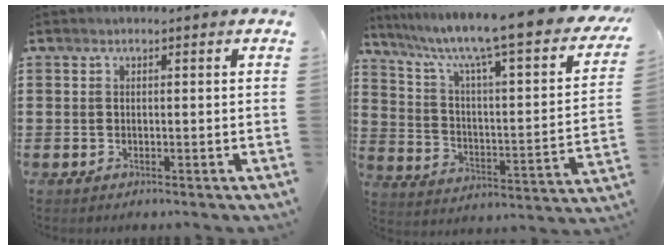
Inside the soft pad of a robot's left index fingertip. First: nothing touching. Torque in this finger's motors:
{"motor_torque": [2.14, 0.00, 1.05, 0.21]}